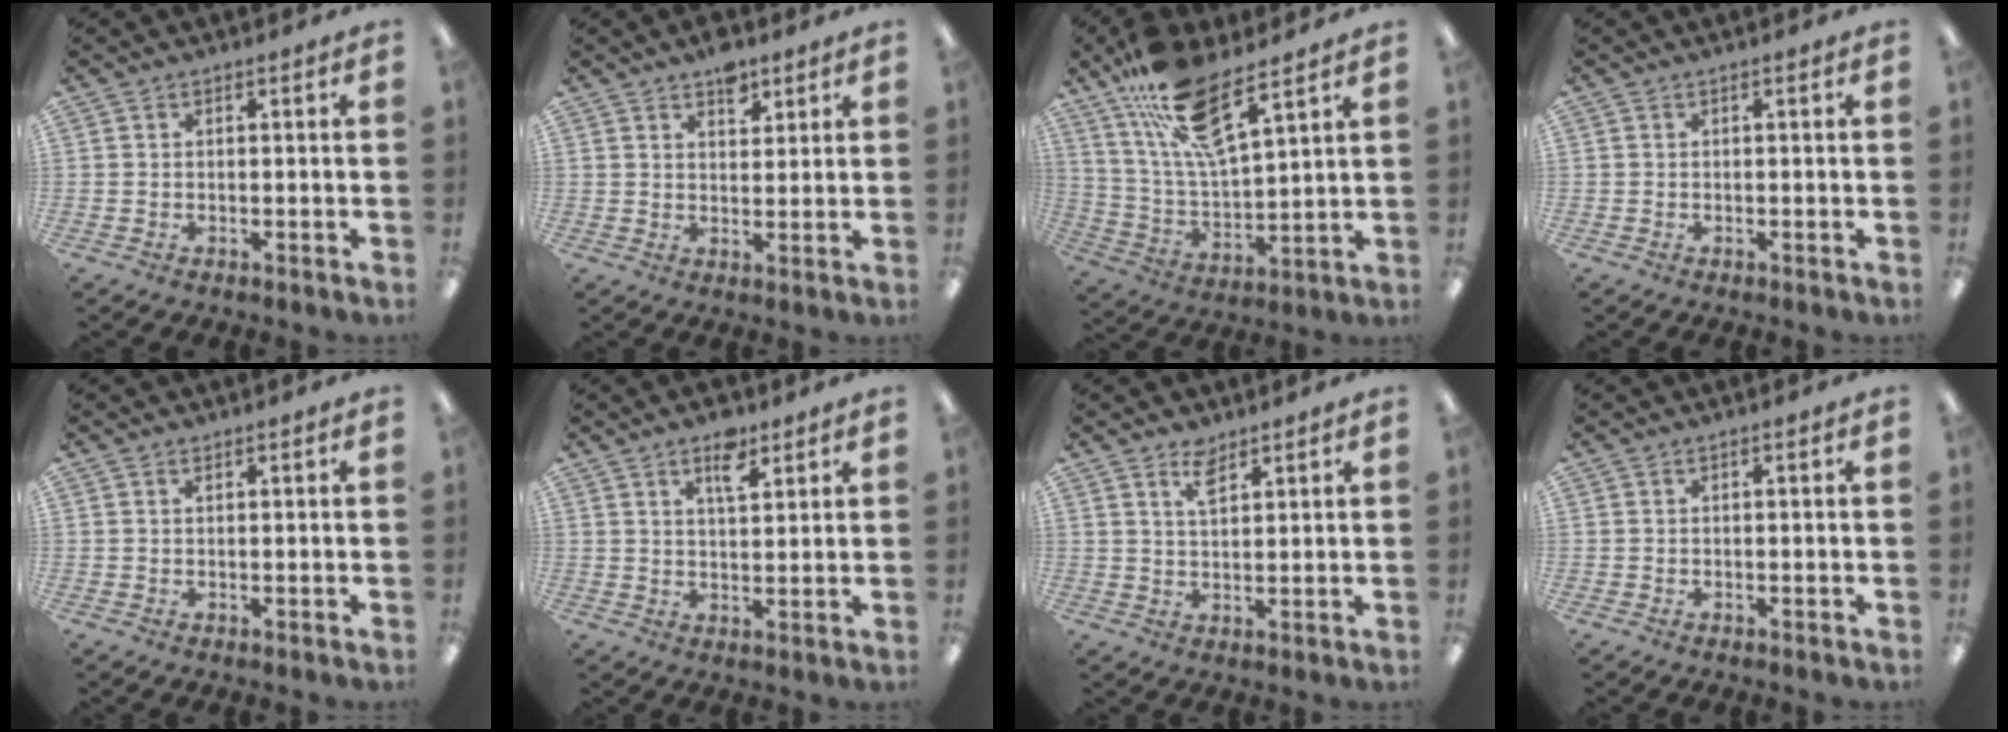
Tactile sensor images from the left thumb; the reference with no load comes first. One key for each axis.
{"total": 5.6, "fx": 3.9, "fy": 3.1, "fz": 2.5, "tx": -0.018, "ty": -0.018, "tz": 0.065}
{"total": 16.6, "fx": 11.5, "fy": 4.7, "fz": 10.9, "tx": -0.213, "ty": -0.055, "tz": 0.199}
{"total": 0.0}
{"total": 0.6, "fx": 0.4, "fy": 0.2, "fz": 0.3, "tx": -0.007, "ty": 0.001, "tz": 0.008}
{"total": 6.4, "fx": 4.1, "fy": 2.7, "fz": 4.1, "tx": -0.050, "ty": -0.019, "tz": 0.065}
{"total": 4.7, "fx": 3.3, "fy": 2.0, "fz": 2.6, "tx": -0.043, "ty": -0.008, "tz": 0.058}
{"total": 0.0}